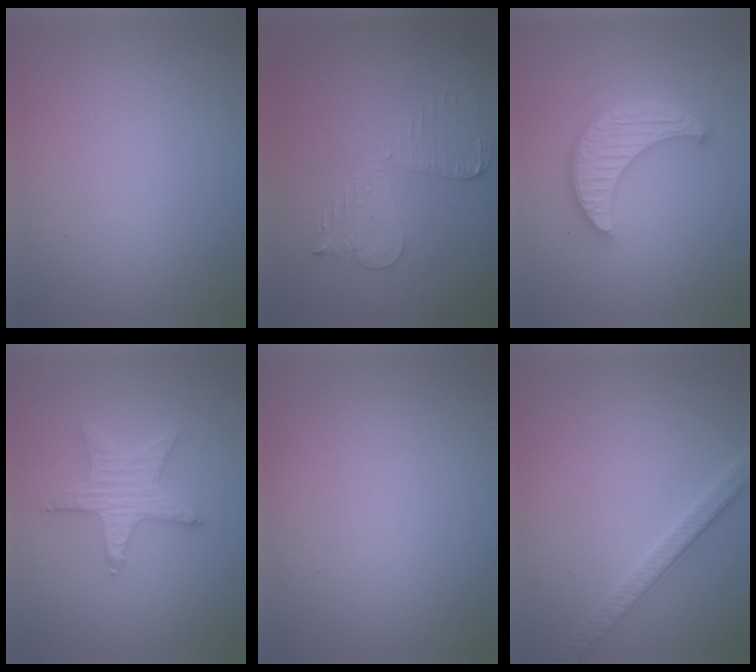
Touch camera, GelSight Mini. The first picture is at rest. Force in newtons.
{"total": 2.9, "press": 2.7, "slide": 1.2}
{"total": 4.9, "press": 3.9, "slide": 2.9}
{"total": 3.2, "press": 3.1, "slide": 0.7}
{"total": 0.0}
{"total": 2.7, "press": 2.7, "slide": 0.1}